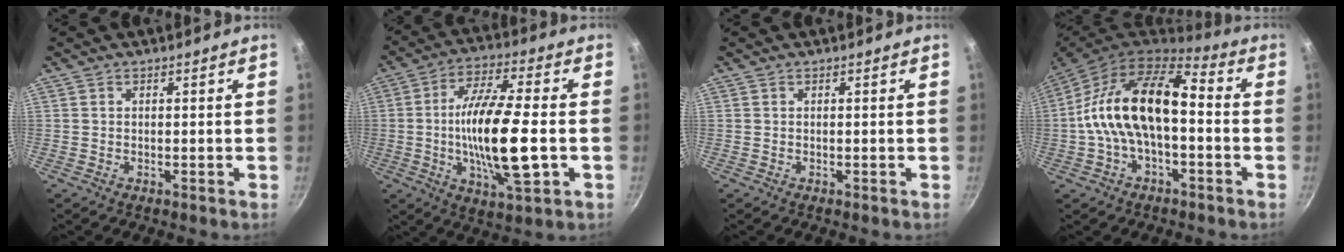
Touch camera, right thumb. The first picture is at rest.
{"total": 17.9, "force": [-2.2, 5.1, 17.0], "torque": [-0.311, 0.011, -0.045]}
{"total": 0.0}
{"total": 17.2, "force": [-1.1, 9.1, 14.5], "torque": [-0.246, 0.050, -0.035]}